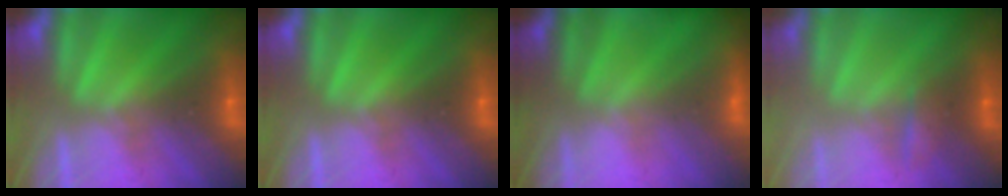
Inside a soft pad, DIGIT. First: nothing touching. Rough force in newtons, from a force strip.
{"total": 0.0}
{"total": 3.9}
{"total": 2.2}